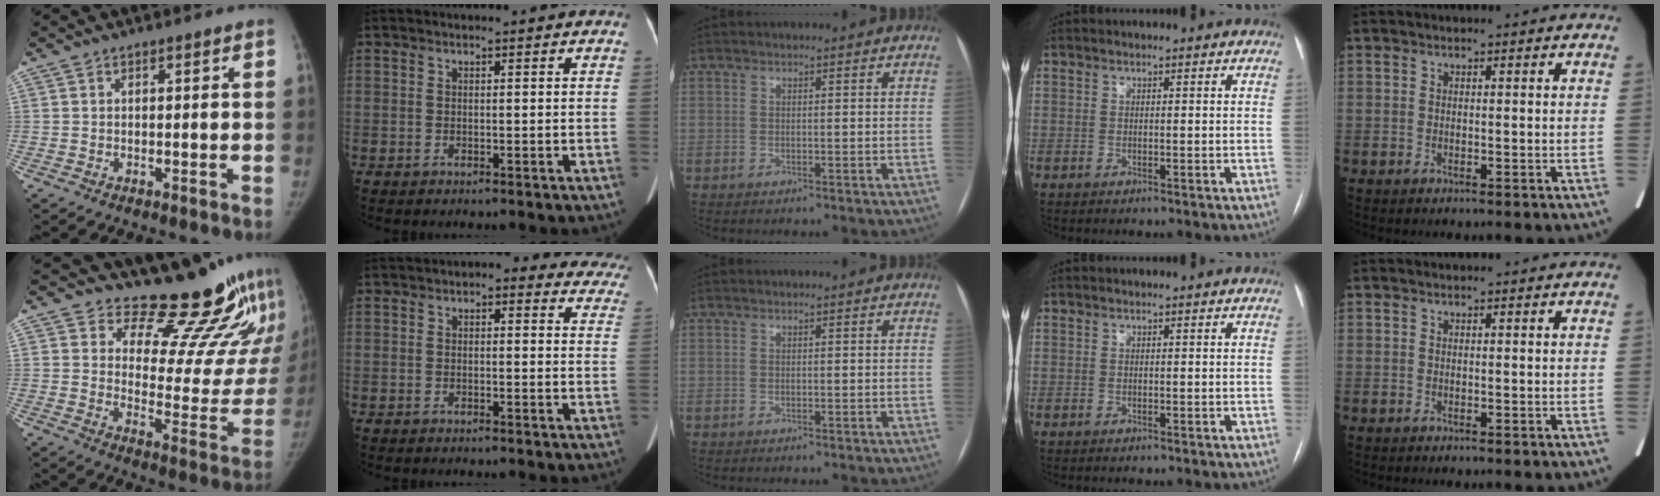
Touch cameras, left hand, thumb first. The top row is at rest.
{"thumb": {"total": 16.7, "force": [15.0, 5.2, 5.3], "torque": [-0.010, -0.150, 0.191]}, "index": {"total": 12.7, "force": [10.7, 4.7, 5.0], "torque": [-0.012, 0.014, 0.095]}}